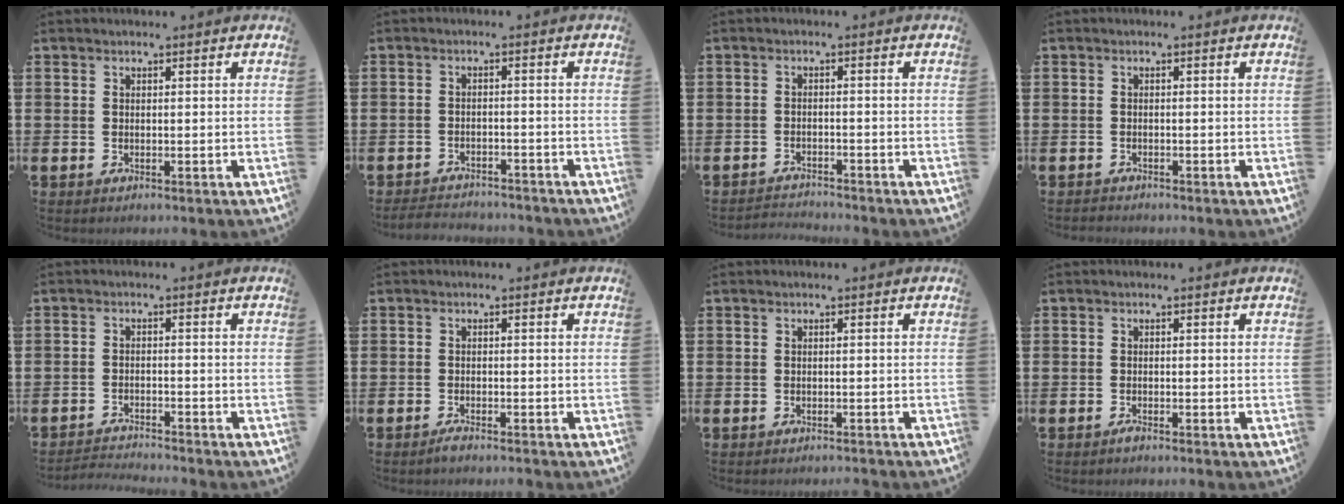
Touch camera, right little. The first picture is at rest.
{"total": 2.4, "force": [-2.4, 0.1, -0.1], "torque": [-0.005, 0.002, -0.051]}
{"total": 1.9, "force": [-1.9, -0.1, -0.2], "torque": [-0.002, 0.003, -0.041]}
{"total": 0.5, "force": [-0.5, 0.1, -0.1], "torque": [-0.001, -0.002, -0.011]}
{"total": 2.1, "force": [-2.1, -0.1, 0.0], "torque": [-0.004, 0.002, -0.046]}
{"total": 1.1, "force": [-1.0, 0.0, 0.5], "torque": [-0.010, -0.001, -0.020]}
{"total": 0.7, "force": [-0.7, -0.1, 0.0], "torque": [0.000, -0.001, -0.014]}
{"total": 0.7, "force": [-0.6, 0.0, 0.4], "torque": [-0.007, -0.003, -0.010]}